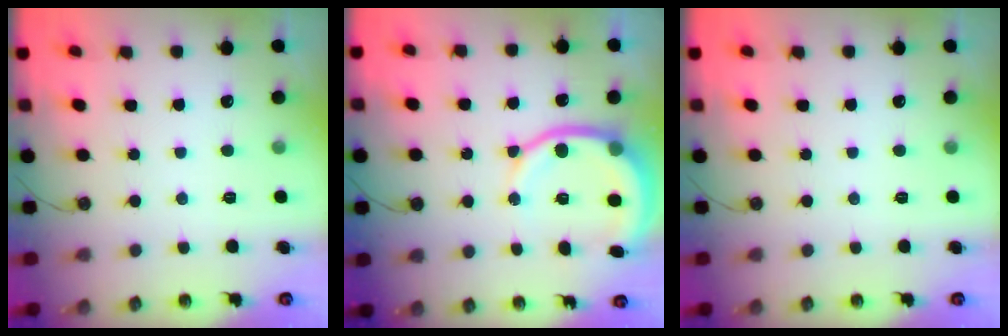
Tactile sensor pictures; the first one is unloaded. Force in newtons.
{"total": 11.8, "press": 11.6, "slide": 2.0}
{"total": 0.0}